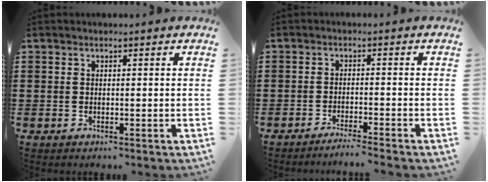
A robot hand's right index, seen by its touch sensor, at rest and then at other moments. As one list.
[{"total": 2.5, "force": [-2.4, -0.6, 0.5], "torque": [-0.009, 0.000, -0.047]}]